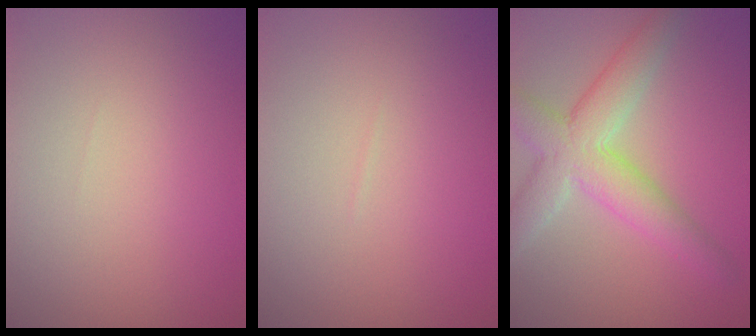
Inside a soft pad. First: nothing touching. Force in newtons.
{"total": 0.0}
{"total": 6.0, "press": 6.0, "slide": 0.5}